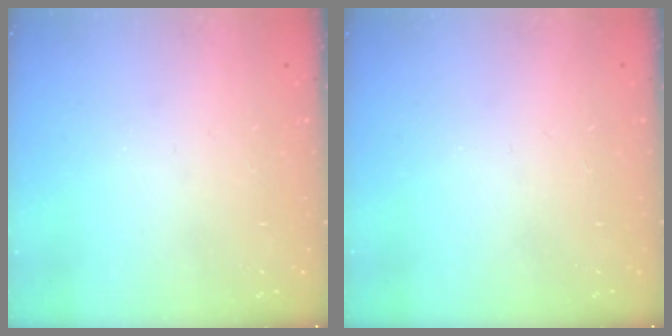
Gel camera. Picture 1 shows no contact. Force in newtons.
{"total": 0.0}